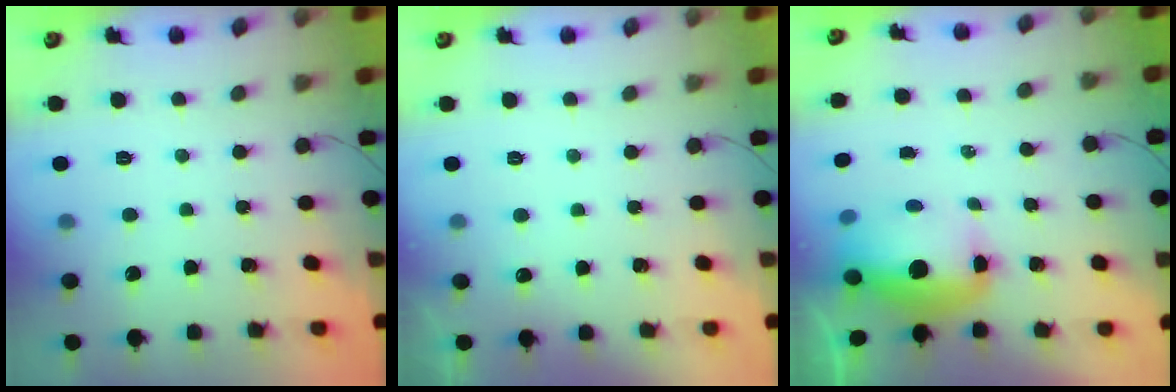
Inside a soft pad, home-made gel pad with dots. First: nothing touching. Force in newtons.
{"total": 11.1, "press": 2.1, "slide": 10.9}
{"total": 12.2, "press": 11.9, "slide": 2.7}